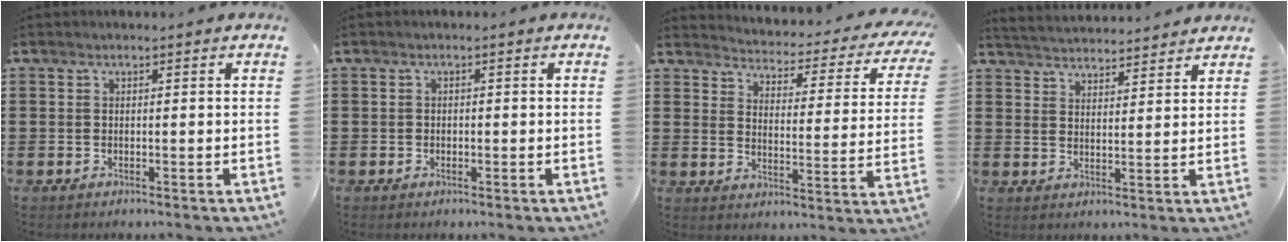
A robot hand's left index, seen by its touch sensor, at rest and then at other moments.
{"total": 0.7, "force": [-0.2, 0.6, 0.2], "torque": [-0.005, 0.003, -0.004]}
{"total": 2.6, "force": [2.5, 0.1, 0.7], "torque": [-0.027, -0.034, 0.032]}
{"total": 3.7, "force": [3.7, -0.1, 0.0], "torque": [-0.014, -0.019, 0.065]}